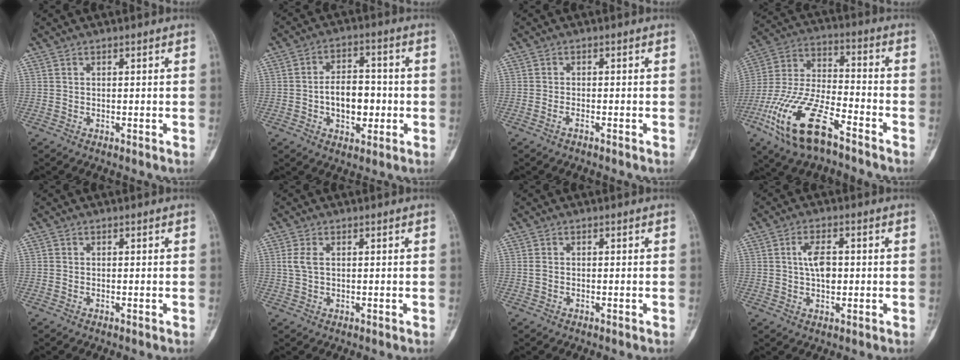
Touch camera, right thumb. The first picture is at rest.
{"total": 9.3, "force": [-1.5, 5.9, 7.1], "torque": [-0.078, 0.016, -0.026]}
{"total": 1.1, "force": [-0.8, 0.3, 0.7], "torque": [-0.015, 0.008, -0.015]}
{"total": 18.9, "force": [-10.7, 7.2, 13.8], "torque": [-0.289, 0.047, -0.203]}
{"total": 0.0}
{"total": 2.8, "force": [0.6, 1.6, 2.2], "torque": [-0.058, 0.005, 0.014]}
{"total": 0.9, "force": [-0.2, 0.6, 0.7], "torque": [-0.015, 0.002, -0.003]}
{"total": 5.5, "force": [0.4, 2.9, 4.6], "torque": [-0.075, 0.005, 0.005]}